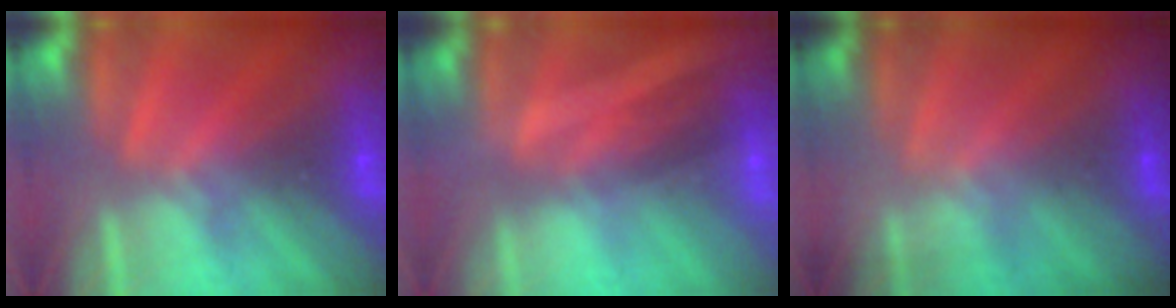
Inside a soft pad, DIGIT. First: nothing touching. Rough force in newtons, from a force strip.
{"total": 2.0}
{"total": 1.8}